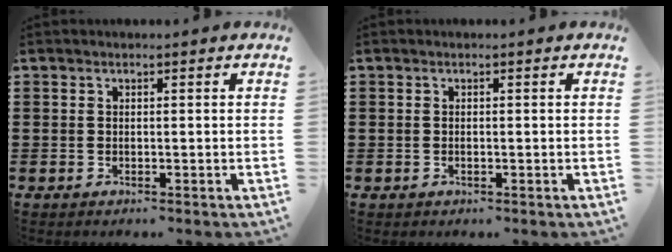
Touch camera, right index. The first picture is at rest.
{"total": 0.0}